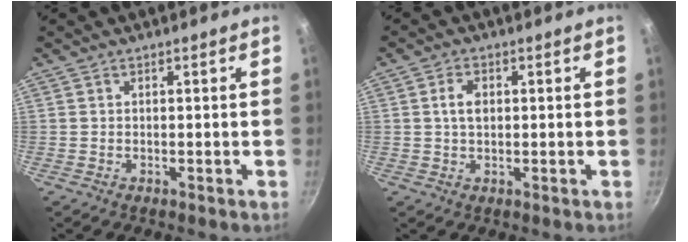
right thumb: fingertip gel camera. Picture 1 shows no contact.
{"total": 3.3, "force": [0.7, 2.2, 2.3], "torque": [-0.035, 0.002, 0.010]}